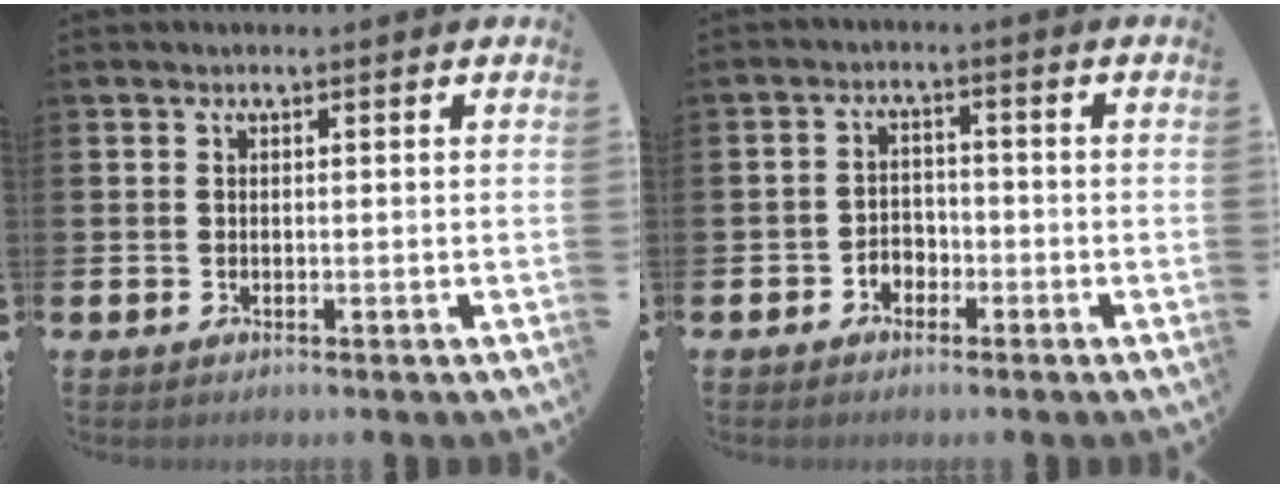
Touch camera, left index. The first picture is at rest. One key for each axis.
{"total": 2.4, "fx": -1.7, "fy": 1.7, "fz": 0.4, "tx": -0.022, "ty": 0.010, "tz": -0.037}